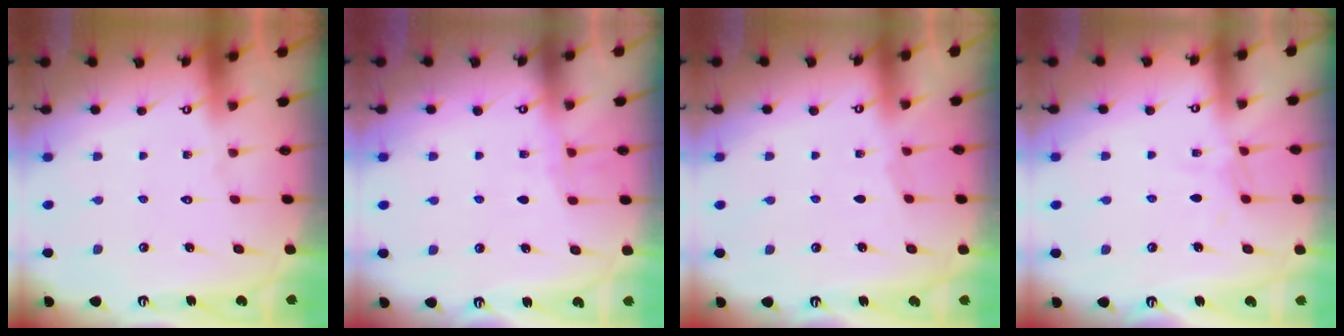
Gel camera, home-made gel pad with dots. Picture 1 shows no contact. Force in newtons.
{"total": 6.5, "press": 6.5, "slide": 0.6}
{"total": 2.3, "press": 2.2, "slide": 0.4}
{"total": 4.9, "press": 4.9, "slide": 0.1}